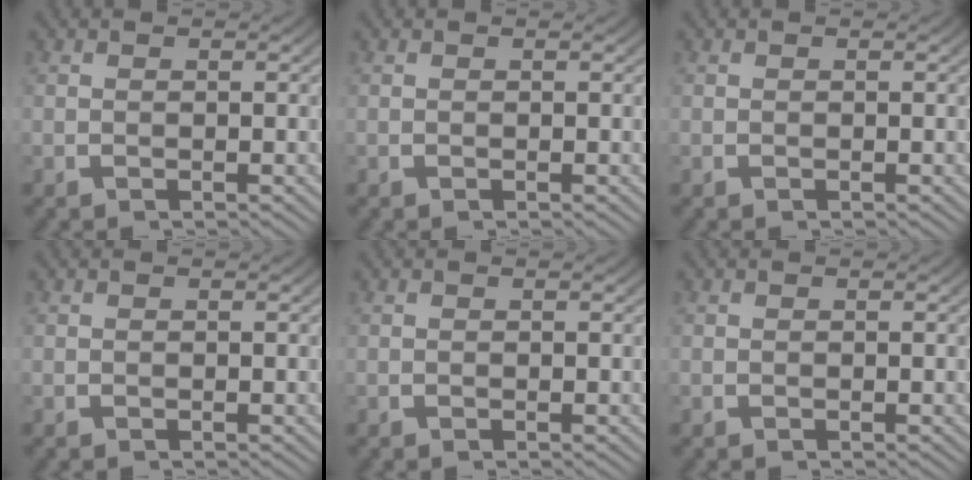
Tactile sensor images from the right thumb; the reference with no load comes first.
{"total": 0.0}
{"total": 0.0}
{"total": 0.0}
{"total": 0.0}
{"total": 0.0}